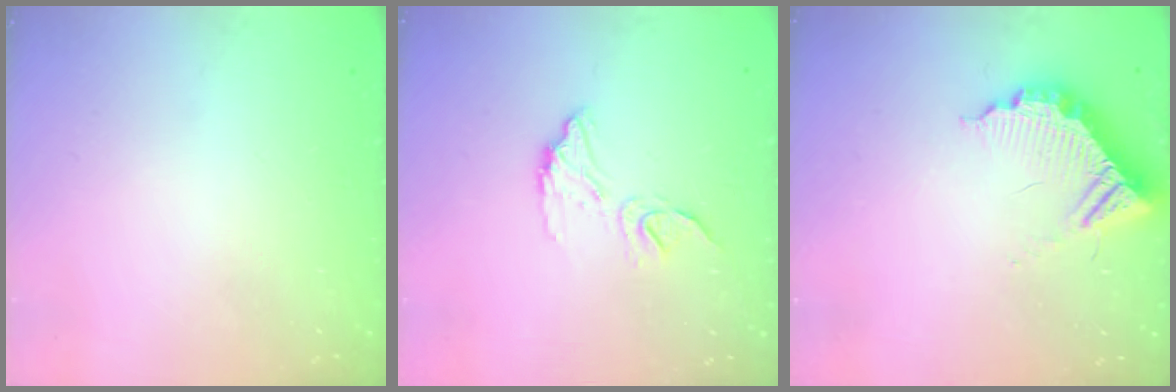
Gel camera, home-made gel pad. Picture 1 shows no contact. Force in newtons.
{"total": 10.0, "press": 10.0, "slide": 0.4}
{"total": 12.3, "press": 12.3, "slide": 0.7}